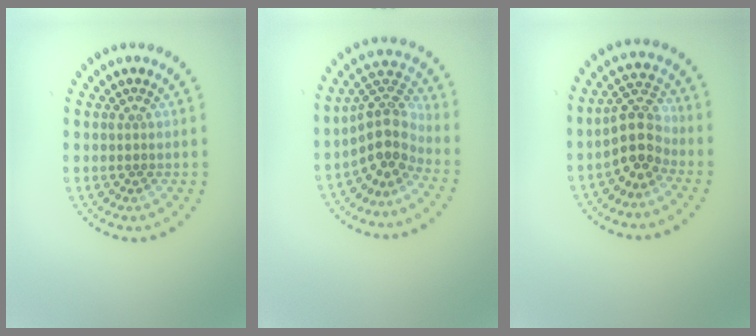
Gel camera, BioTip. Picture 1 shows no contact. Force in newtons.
{"total": 4.2, "press": 3.1, "slide": 2.8}
{"total": 3.7, "press": 3.4, "slide": 1.5}